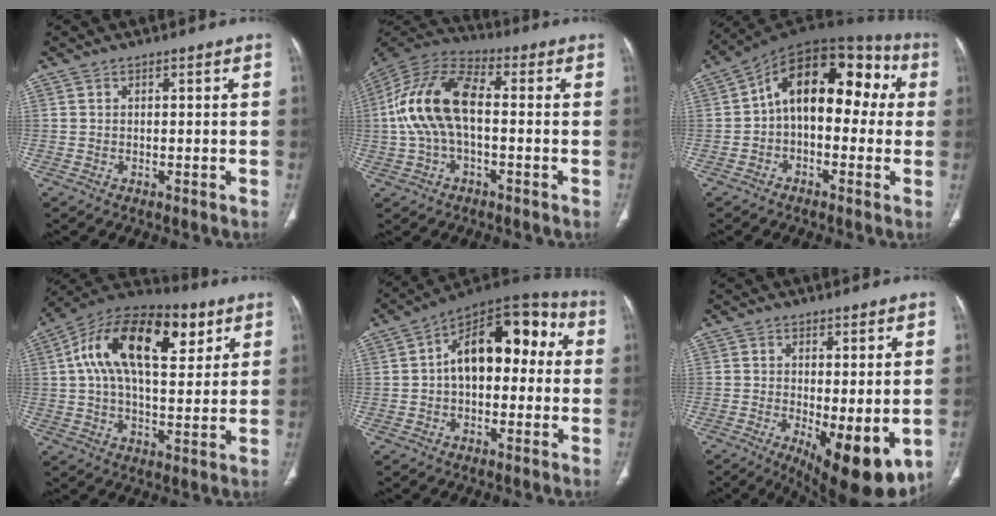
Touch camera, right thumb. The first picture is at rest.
{"total": 15.5, "force": [-0.2, 8.1, 13.2], "torque": [-0.273, 0.038, -0.012]}
{"total": 17.3, "force": [1.8, 10.2, 13.8], "torque": [-0.157, 0.060, 0.014]}
{"total": 21.9, "force": [7.5, 11.0, 17.3], "torque": [-0.278, 0.012, 0.115]}
{"total": 16.7, "force": [1.7, 9.7, 13.4], "torque": [-0.164, 0.053, 0.014]}
{"total": 12.5, "force": [-3.1, 4.4, 11.2], "torque": [-0.156, -0.028, -0.030]}